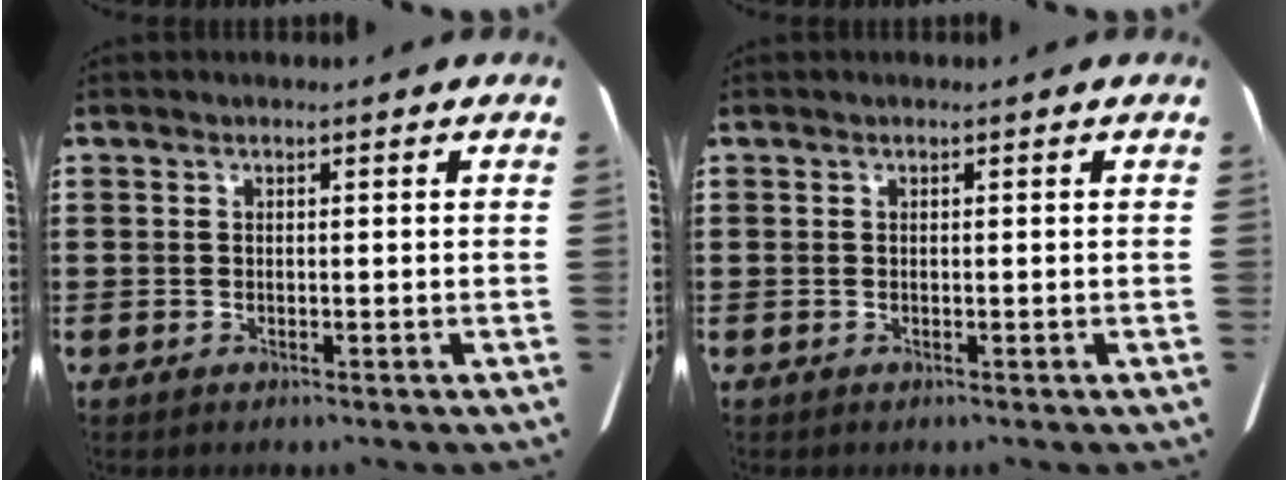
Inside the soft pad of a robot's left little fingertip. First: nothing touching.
{"total": 0.0}